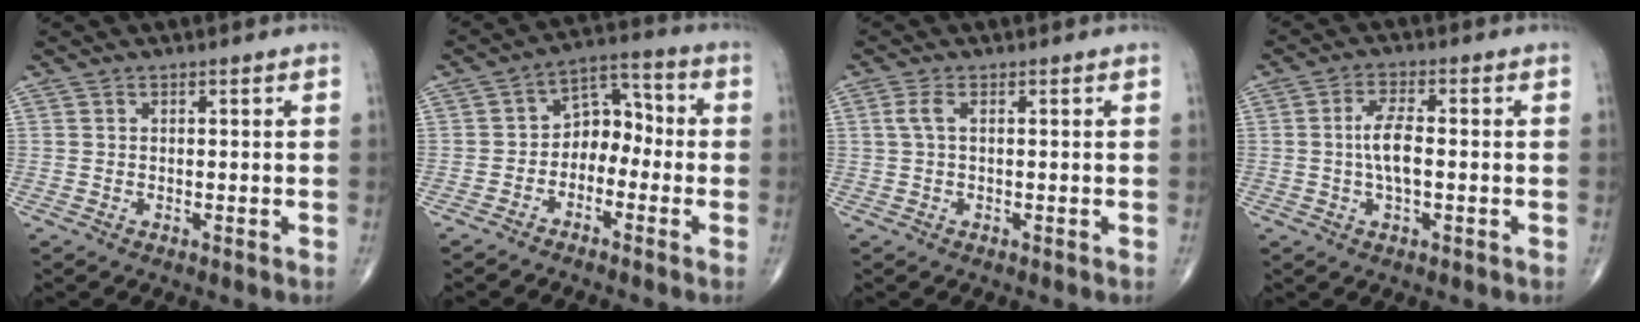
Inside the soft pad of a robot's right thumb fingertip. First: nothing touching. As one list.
[{"total": 7.5, "force": [-2.2, 5.4, 4.8], "torque": [-0.046, 0.045, -0.052]}, {"total": 1.4, "force": [0.4, 0.6, 1.2], "torque": [-0.033, 0.007, 0.010]}, {"total": 5.8, "force": [-0.3, 2.1, 5.4], "torque": [-0.114, 0.007, -0.011]}]